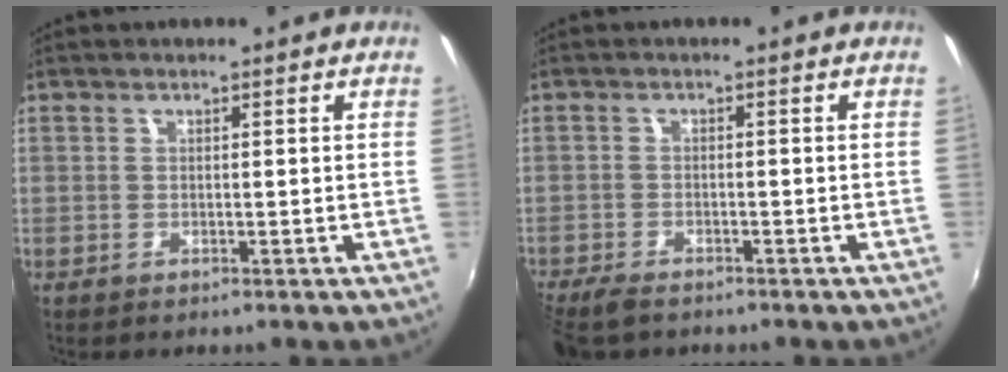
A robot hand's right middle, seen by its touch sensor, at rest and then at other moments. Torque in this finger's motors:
{"motor_torque": [0.61, -0.59, 0.09, 0.04]}